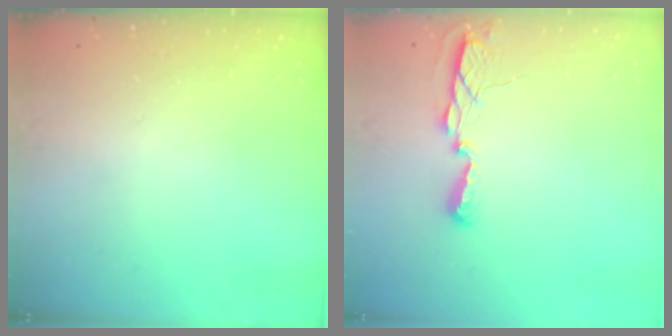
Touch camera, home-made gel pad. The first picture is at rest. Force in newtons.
{"total": 5.5, "press": 5.5, "slide": 0.6}